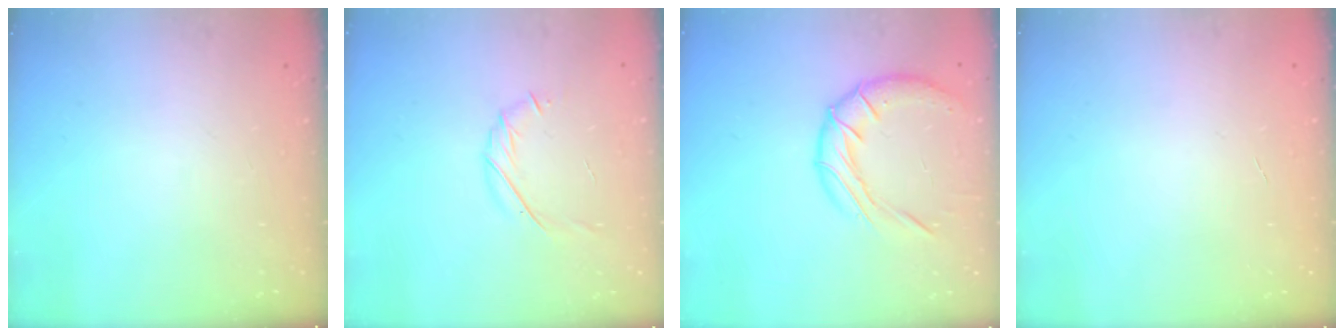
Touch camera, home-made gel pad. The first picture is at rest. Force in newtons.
{"total": 4.1, "press": 4.0, "slide": 1.1}
{"total": 12.9, "press": 12.8, "slide": 1.5}
{"total": 0.0}